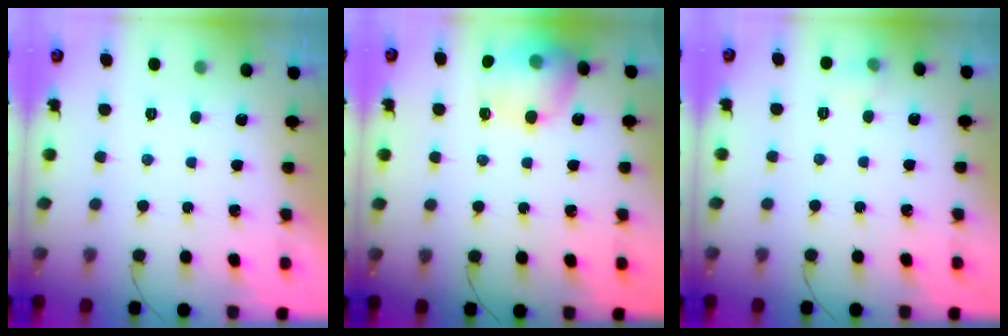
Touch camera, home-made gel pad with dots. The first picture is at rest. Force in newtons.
{"total": 15.3, "press": 15.1, "slide": 2.0}
{"total": 4.6, "press": 4.4, "slide": 1.4}